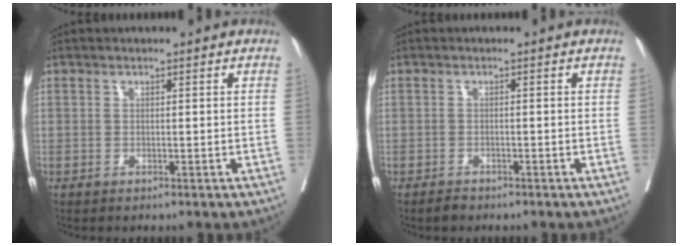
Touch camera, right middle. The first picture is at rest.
{"total": 1.3, "force": [-1.1, 0.5, 0.4], "torque": [-0.010, -0.001, -0.017]}